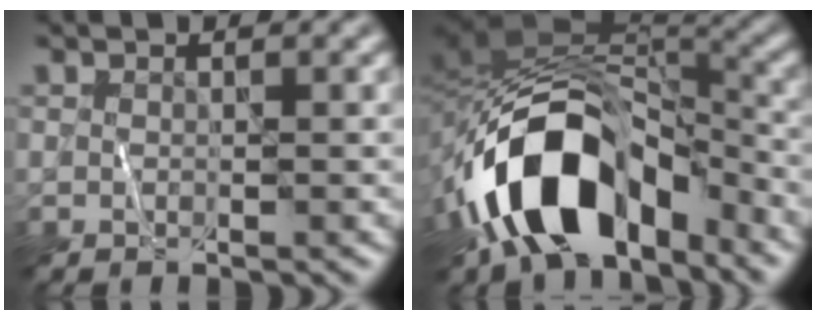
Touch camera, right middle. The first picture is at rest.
{"total": 14.2, "force": [-7.4, 8.3, 8.8], "torque": [-0.157, 0.011, -0.130]}